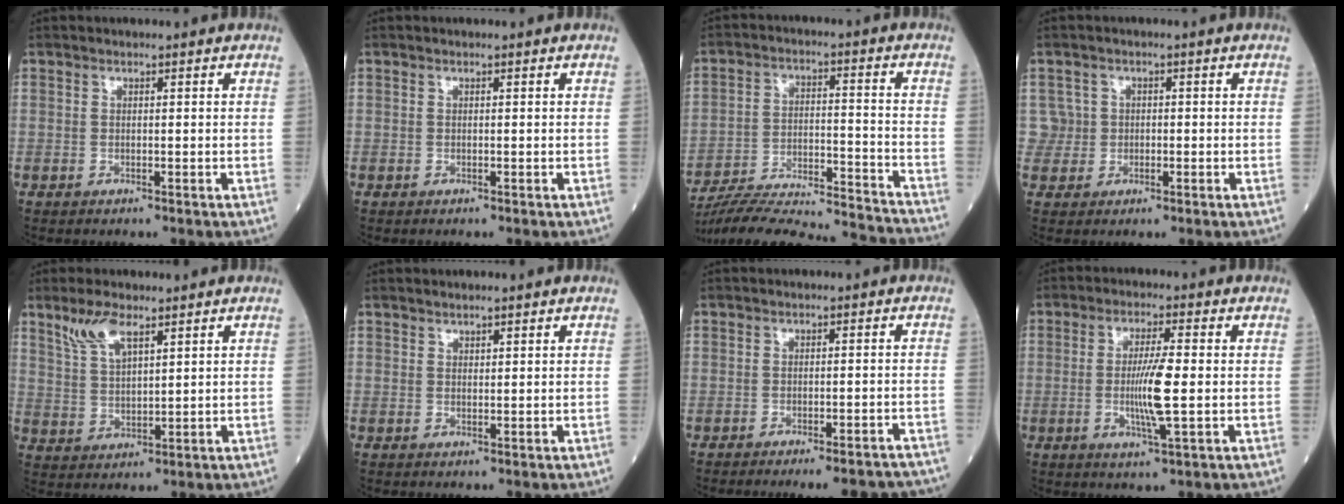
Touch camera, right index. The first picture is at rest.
{"total": 0.0}
{"total": 22.2, "force": [-21.2, -0.2, 6.3], "torque": [-0.101, -0.012, -0.310]}
{"total": 2.6, "force": [0.1, 2.6, -0.4], "torque": [0.018, 0.008, 0.002]}
{"total": 5.9, "force": [4.1, 1.5, 4.0], "torque": [-0.091, 0.006, 0.087]}
{"total": 1.0, "force": [0.9, 0.2, 0.3], "torque": [-0.009, 0.002, 0.019]}
{"total": 10.9, "force": [-10.2, 1.0, 3.8], "torque": [-0.030, 0.002, -0.110]}
{"total": 7.0, "force": [-0.6, 0.1, 7.0], "torque": [-0.133, -0.008, -0.011]}